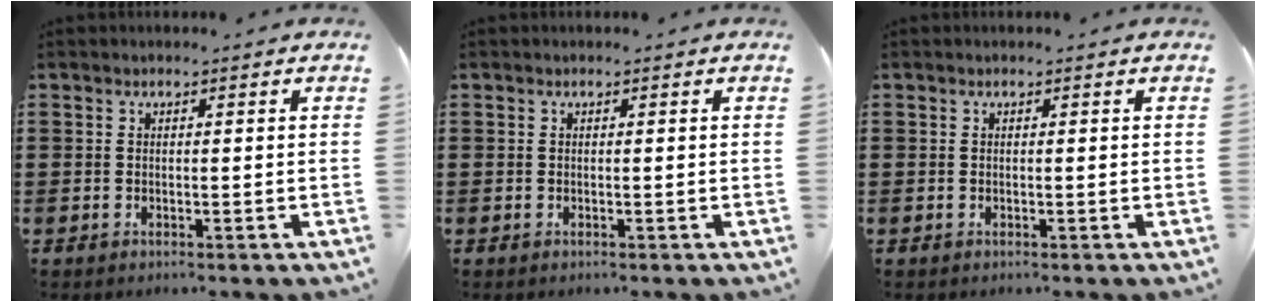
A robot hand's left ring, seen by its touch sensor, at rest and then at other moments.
{"total": 0.0}
{"total": 0.0}